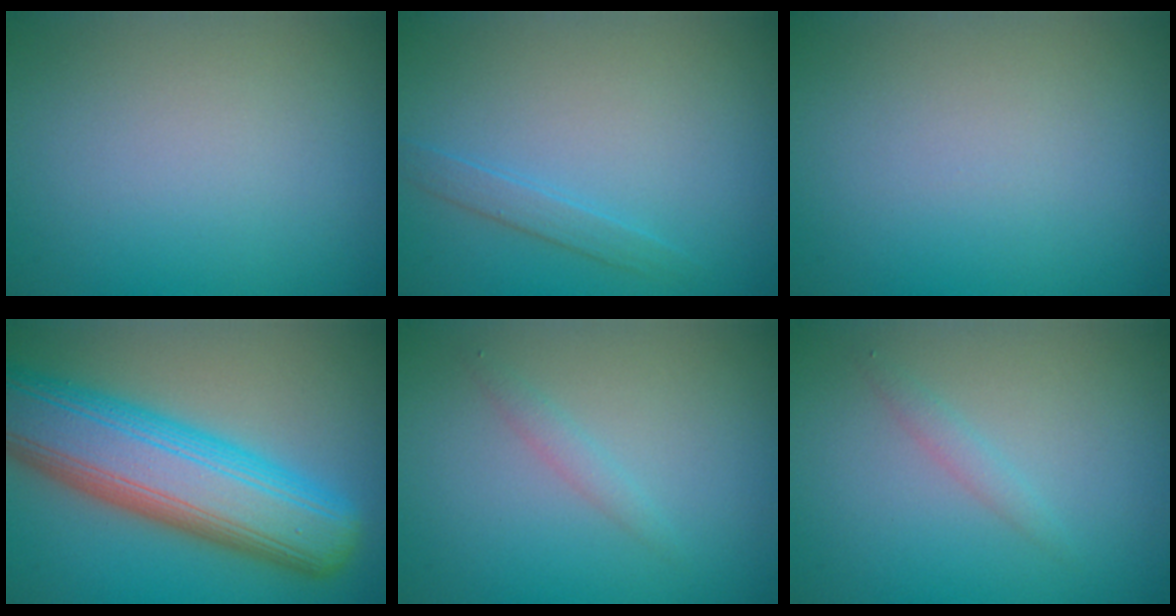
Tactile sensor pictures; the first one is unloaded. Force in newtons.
{"total": 1.4, "press": 1.4, "slide": 0.0}
{"total": 0.0}
{"total": 12.0, "press": 12.0, "slide": 0.6}
{"total": 1.0, "press": 1.0, "slide": 0.1}
{"total": 1.0, "press": 1.0, "slide": 0.1}